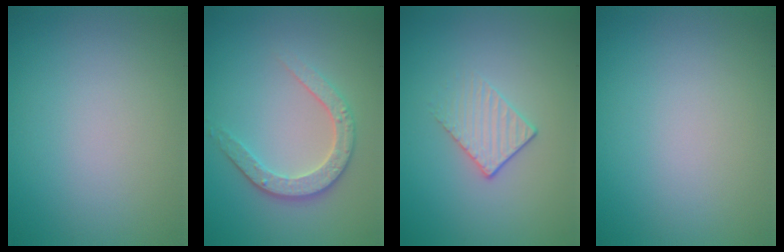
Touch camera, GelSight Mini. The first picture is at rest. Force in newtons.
{"total": 3.4, "press": 2.9, "slide": 1.8}
{"total": 1.6, "press": 1.1, "slide": 1.1}
{"total": 0.0}